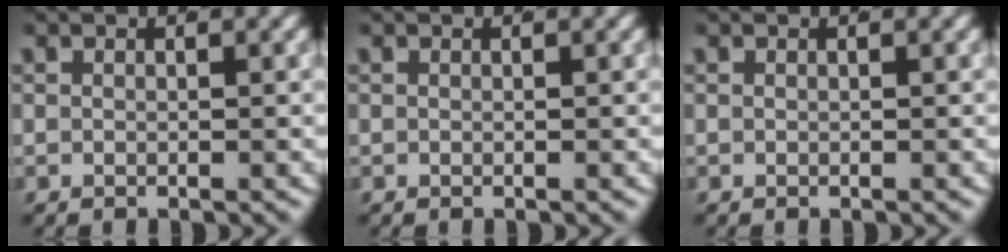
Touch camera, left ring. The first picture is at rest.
{"total": 0.0}
{"total": 0.0}